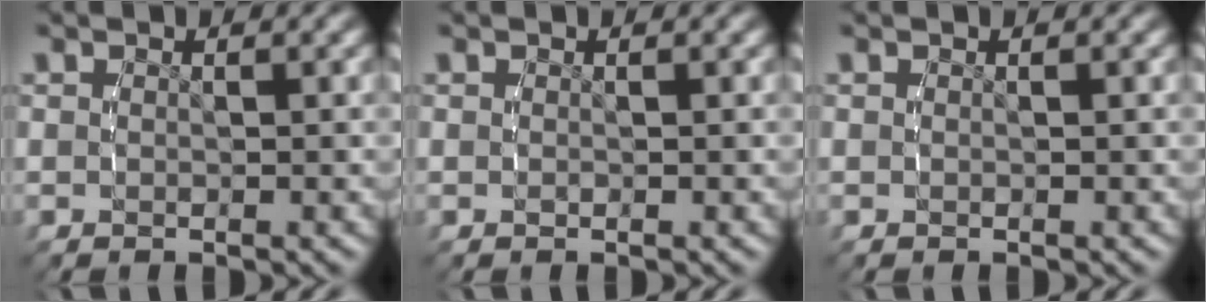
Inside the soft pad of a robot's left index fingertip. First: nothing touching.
{"total": 0.0}
{"total": 0.0}